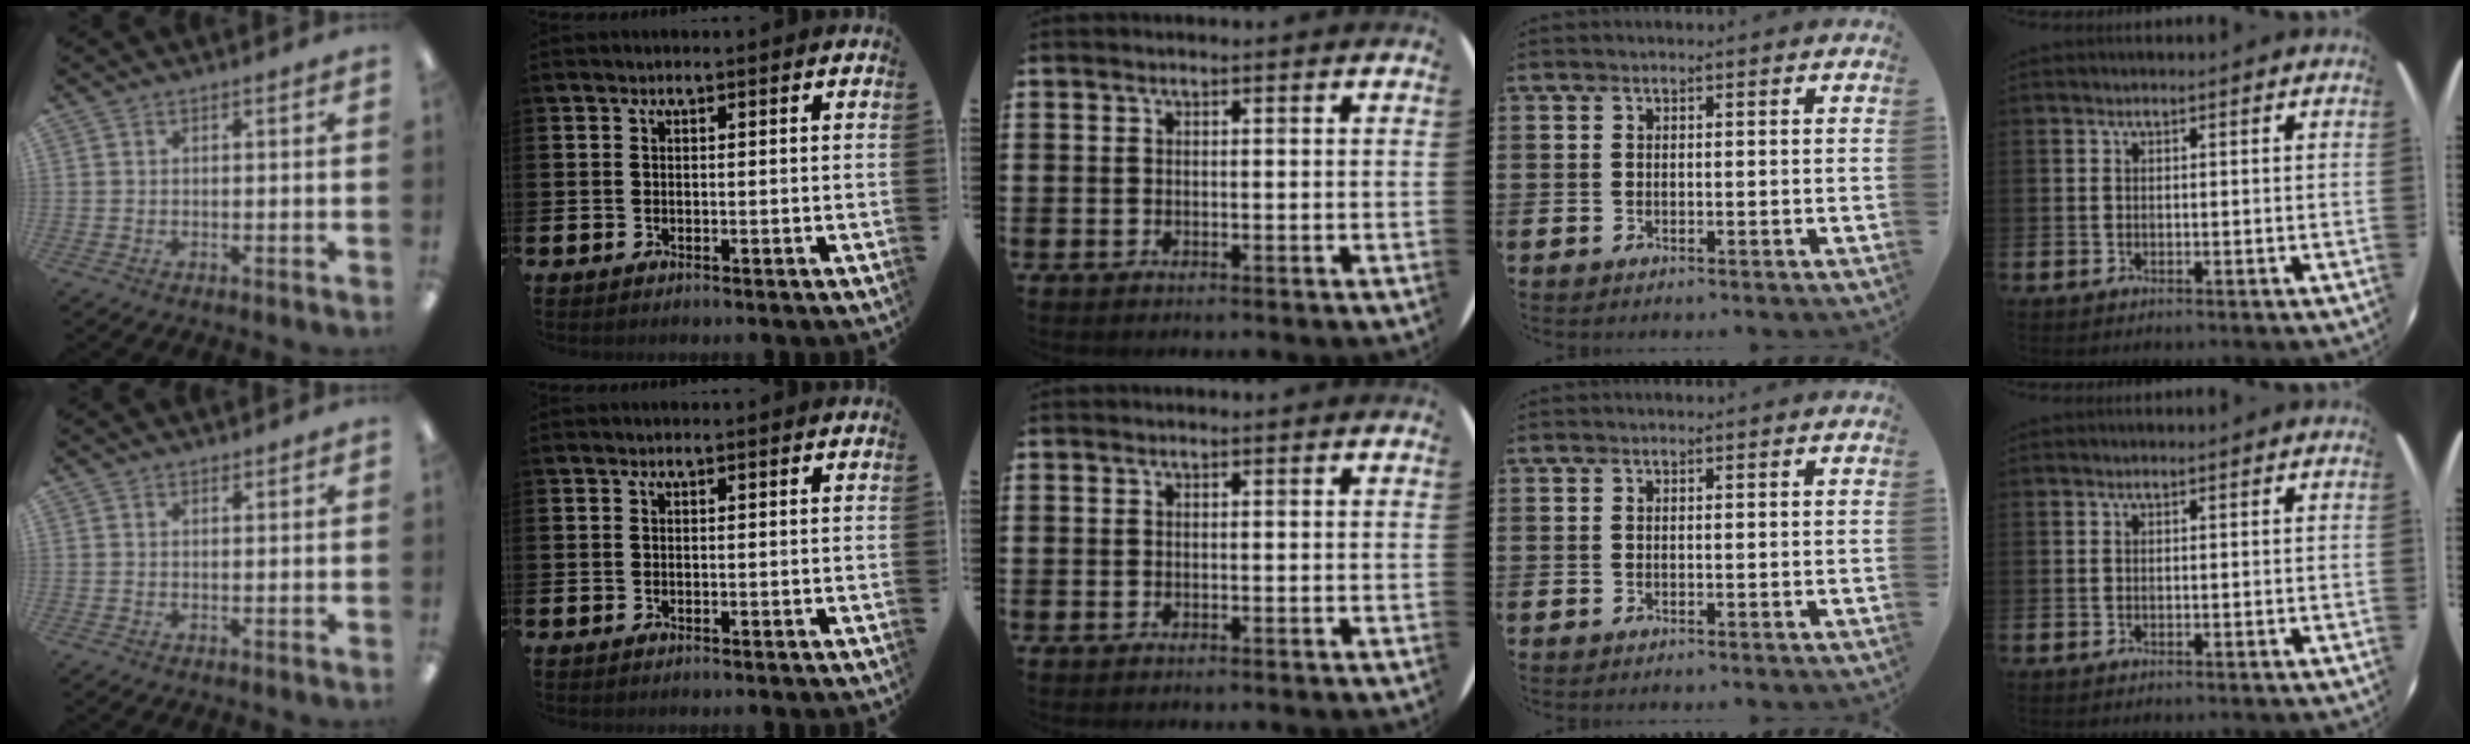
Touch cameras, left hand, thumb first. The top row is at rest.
{"thumb": {"total": 0.9, "force": [0.8, 0.3, 0.1], "torque": [0.005, -0.003, 0.013]}}